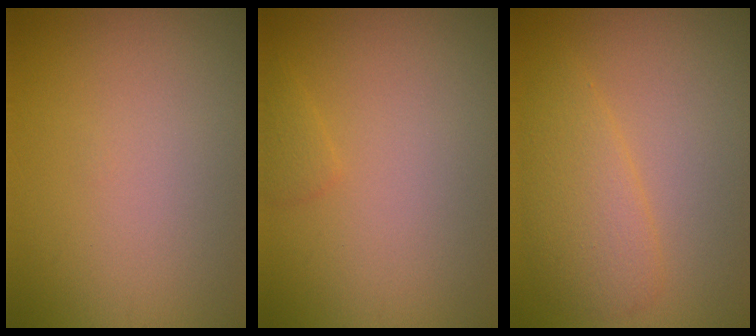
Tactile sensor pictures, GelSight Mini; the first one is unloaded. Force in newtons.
{"total": 0.9, "press": 0.9, "slide": 0.1}
{"total": 3.3, "press": 3.3, "slide": 0.1}